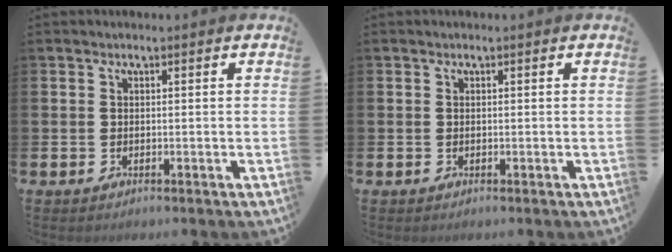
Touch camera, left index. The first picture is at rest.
{"total": 0.0}